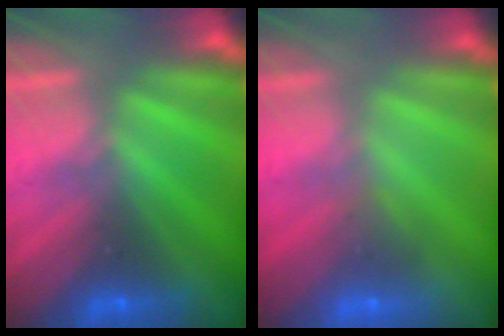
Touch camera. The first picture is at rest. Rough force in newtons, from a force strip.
{"total": 2.8}